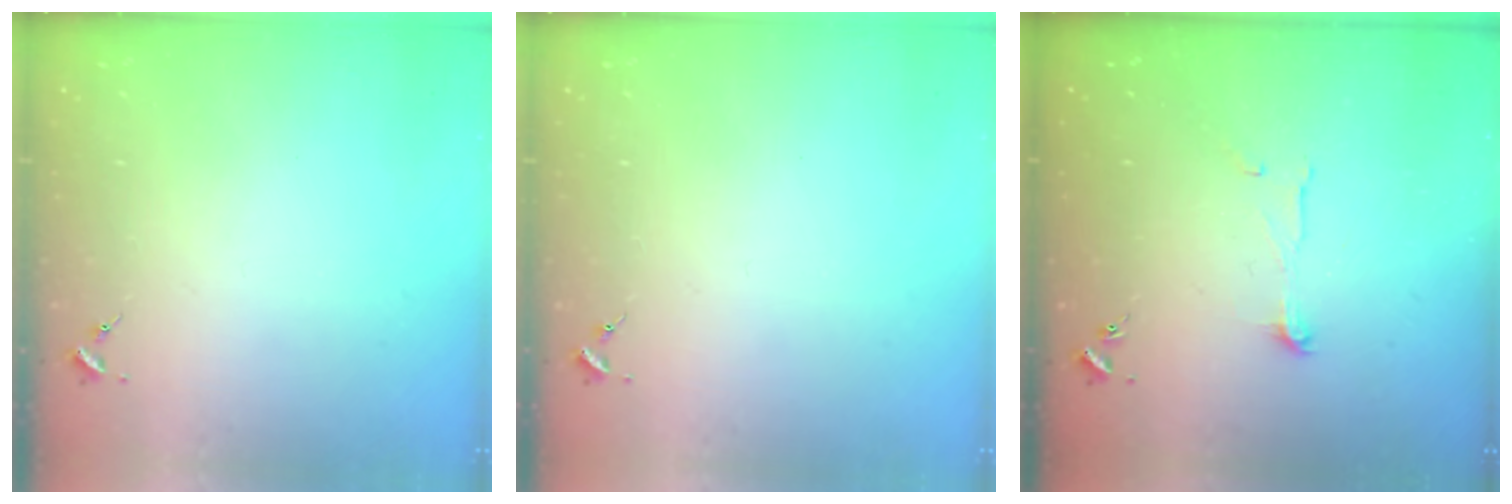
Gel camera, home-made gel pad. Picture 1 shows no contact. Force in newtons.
{"total": 0.0}
{"total": 6.3, "press": 6.3, "slide": 0.2}